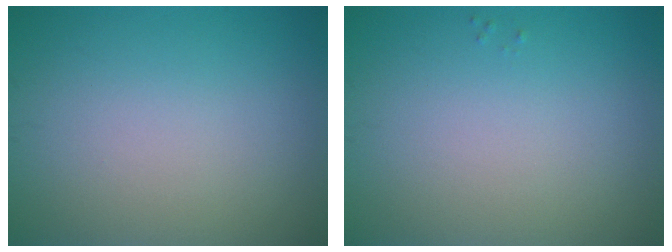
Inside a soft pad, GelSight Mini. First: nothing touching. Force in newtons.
{"total": 0.0}